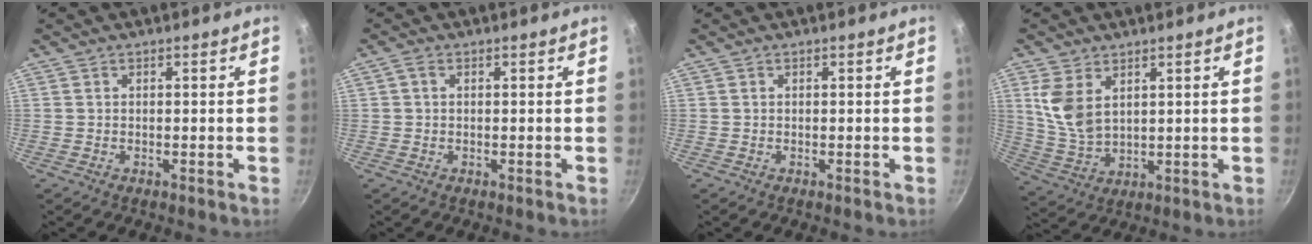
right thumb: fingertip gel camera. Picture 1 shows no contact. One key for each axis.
{"total": 1.3, "fx": 0.3, "fy": 0.8, "fz": 1.0, "tx": -0.021, "ty": 0.005, "tz": 0.005}
{"total": 0.0}
{"total": 9.0, "fx": 3.5, "fy": 5.4, "fz": 6.2, "tx": -0.118, "ty": -0.023, "tz": 0.079}